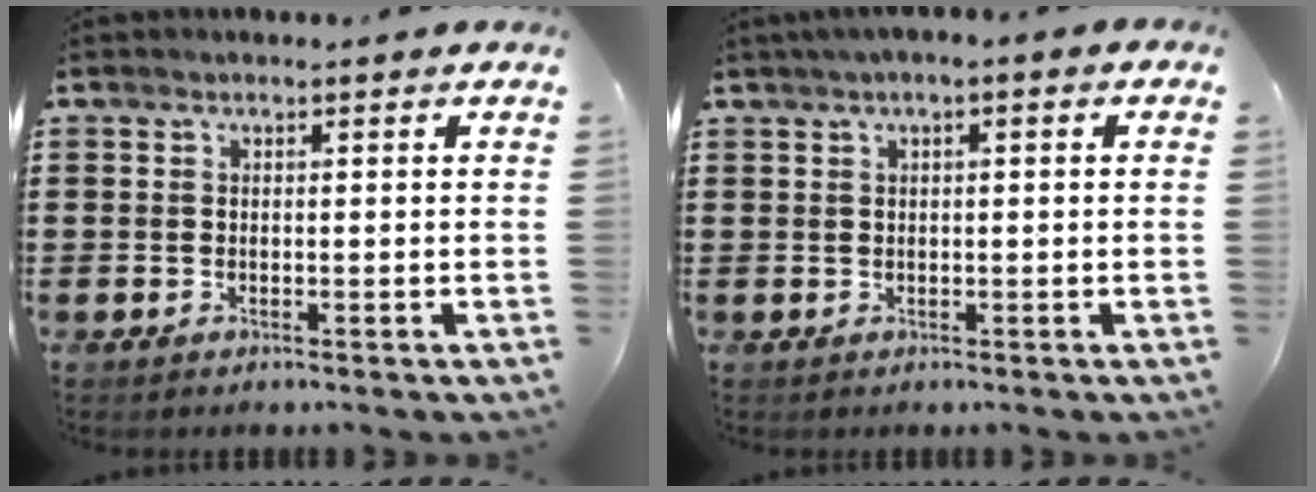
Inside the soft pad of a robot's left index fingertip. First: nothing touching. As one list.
[{"total": 1.5, "force": [0.0, 0.2, 1.4], "torque": [-0.025, -0.001, -0.001]}]